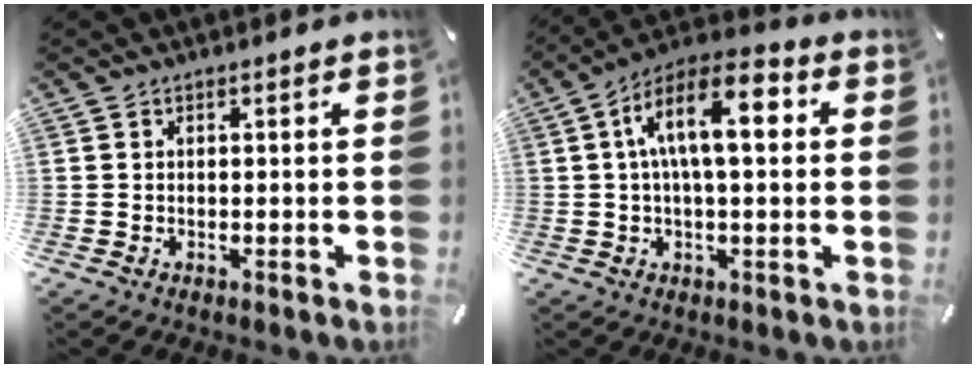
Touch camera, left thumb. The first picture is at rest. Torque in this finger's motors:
{"motor_torque": [0.70, 1.97, 1.99, -0.77, 0.66]}